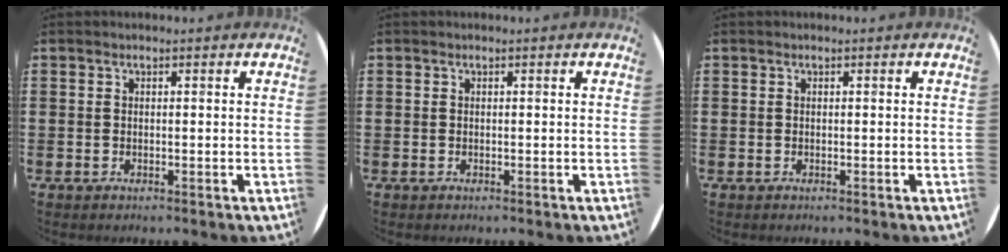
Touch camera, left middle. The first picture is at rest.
{"total": 0.0}
{"total": 0.0}